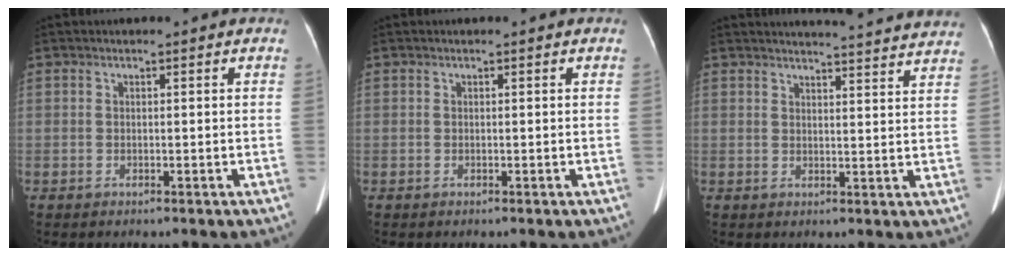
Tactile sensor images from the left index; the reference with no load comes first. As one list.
[{"total": 0.0}, {"total": 18.0, "force": [17.4, 0.9, 4.7], "torque": [-0.053, -0.030, 0.195]}]